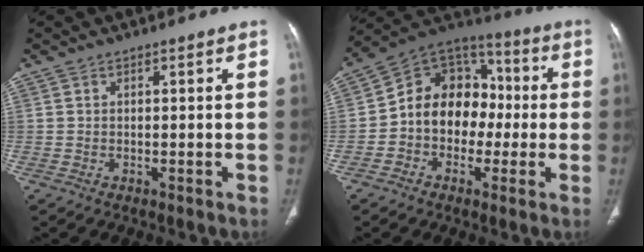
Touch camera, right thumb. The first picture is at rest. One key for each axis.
{"total": 14.5, "fx": -1.4, "fy": 11.7, "fz": 8.5, "tx": -0.084, "ty": 0.048, "tz": -0.040}